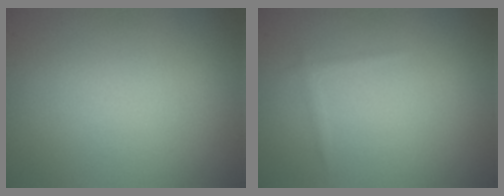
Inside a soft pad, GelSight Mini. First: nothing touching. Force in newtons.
{"total": 0.6, "press": 0.6, "slide": 0.0}